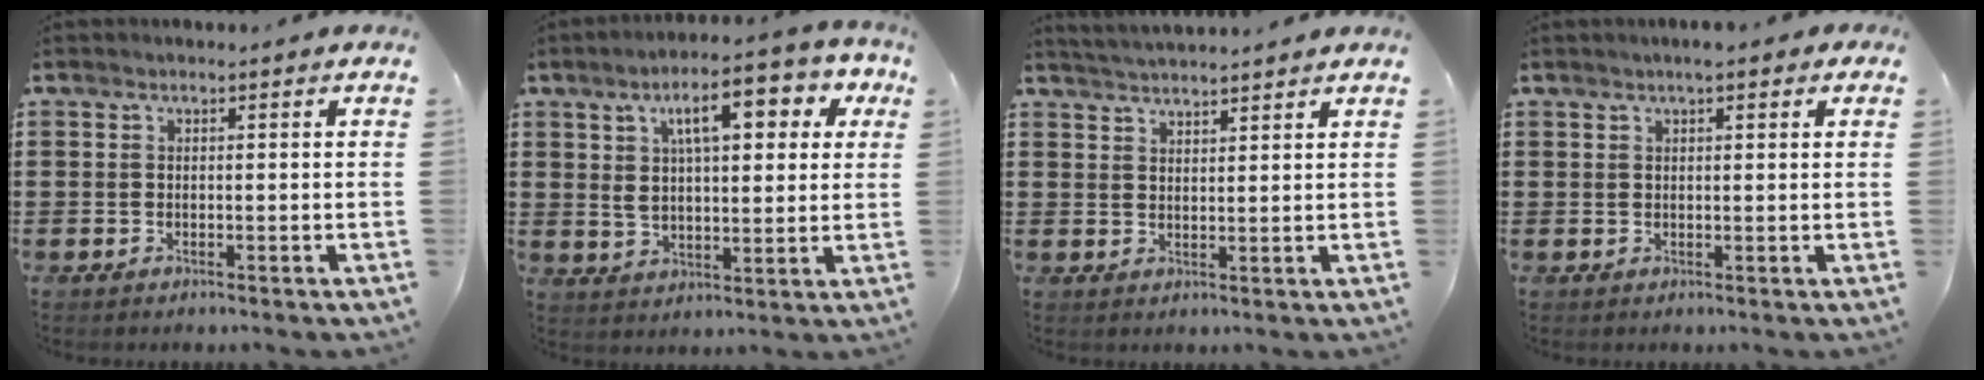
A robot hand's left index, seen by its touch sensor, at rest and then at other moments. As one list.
[{"total": 10.9, "force": [5.3, 3.9, 8.6], "torque": [-0.151, -0.008, 0.081]}, {"total": 2.7, "force": [2.7, -0.3, -0.1], "torque": [-0.007, -0.009, 0.050]}, {"total": 2.2, "force": [1.5, 0.3, 1.6], "torque": [-0.034, 0.003, 0.026]}]